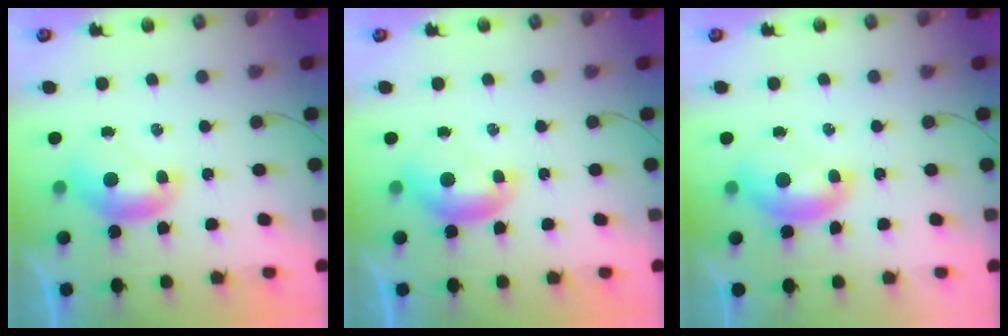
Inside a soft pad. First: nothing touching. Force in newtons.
{"total": 0.0}
{"total": 1.4, "press": 1.2, "slide": 0.6}